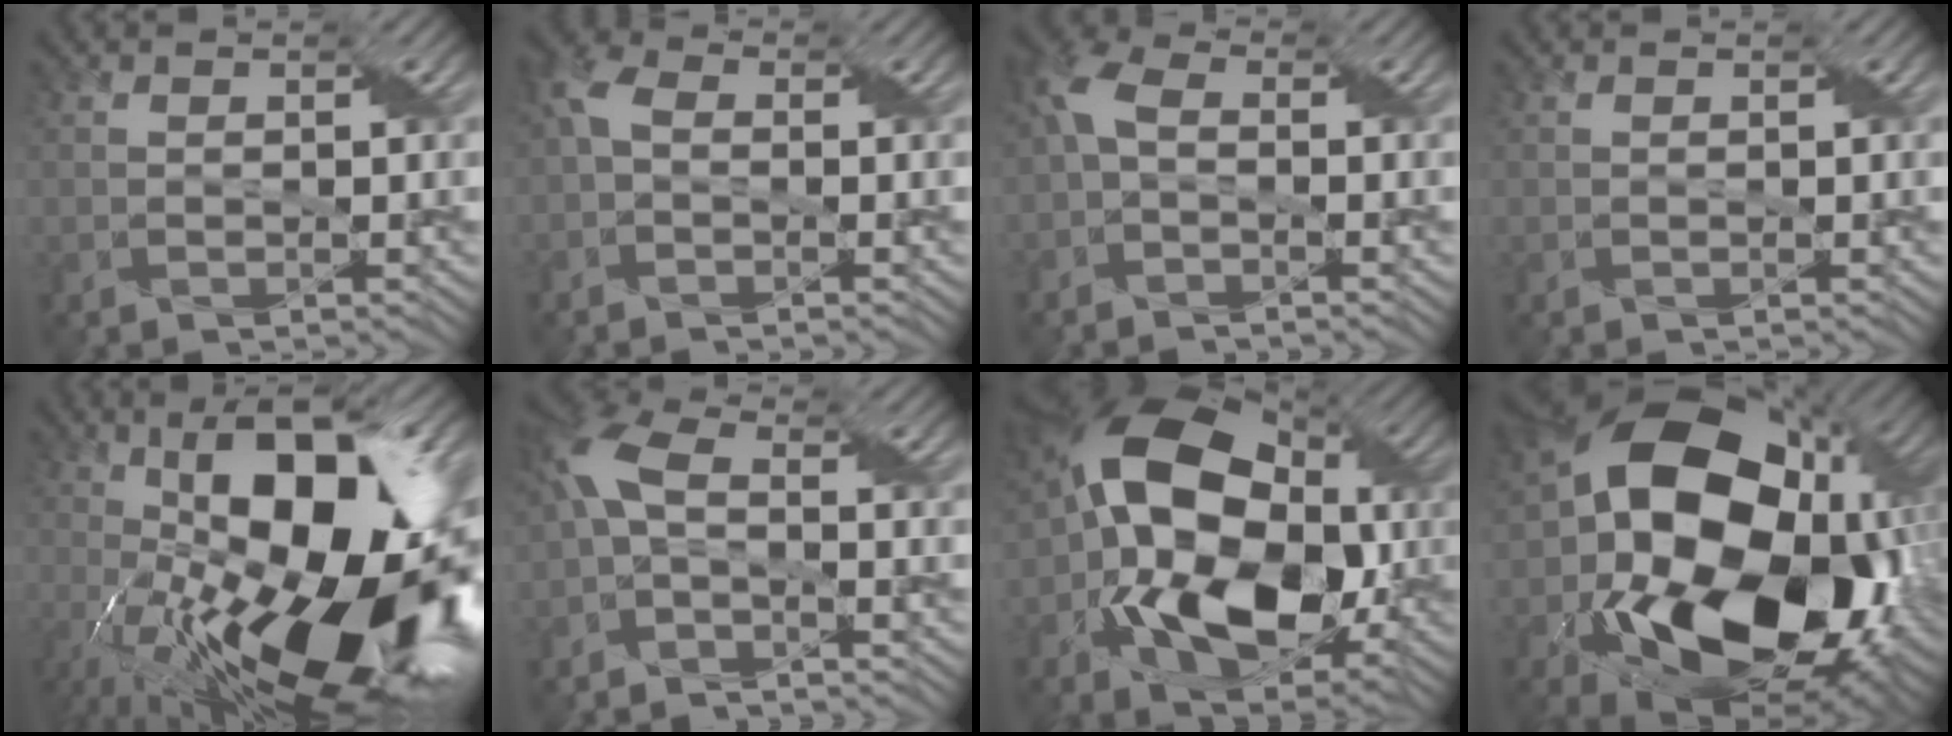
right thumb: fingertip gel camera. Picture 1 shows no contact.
{"total": 2.4, "force": [-0.5, 1.5, 1.9], "torque": [-0.066, 0.014, -0.027]}
{"total": 3.3, "force": [-1.0, 1.7, 2.7], "torque": [-0.088, 0.016, -0.038]}
{"total": 0.0}
{"total": 21.2, "force": [-2.9, 9.0, 19.0], "torque": [-0.314, 0.011, -0.066]}
{"total": 4.8, "force": [-2.0, 1.9, 3.9], "torque": [-0.112, 0.011, -0.061]}
{"total": 17.7, "force": [-2.2, 11.1, 13.6], "torque": [-0.260, -0.008, -0.049]}
{"total": 21.2, "force": [-3.1, 14.1, 15.5], "torque": [-0.347, -0.042, -0.033]}